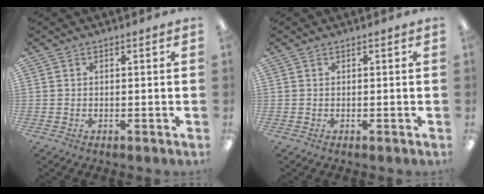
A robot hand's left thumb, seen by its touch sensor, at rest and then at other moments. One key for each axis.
{"total": 0.0}